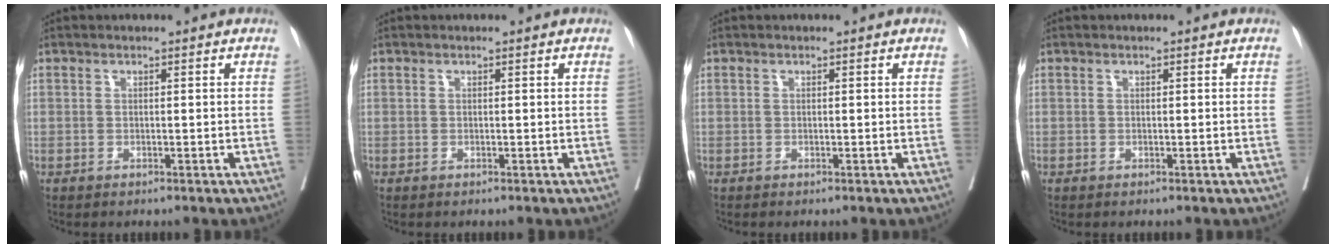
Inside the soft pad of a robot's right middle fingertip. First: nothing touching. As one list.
[{"total": 0.0}, {"total": 0.0}, {"total": 0.0}]